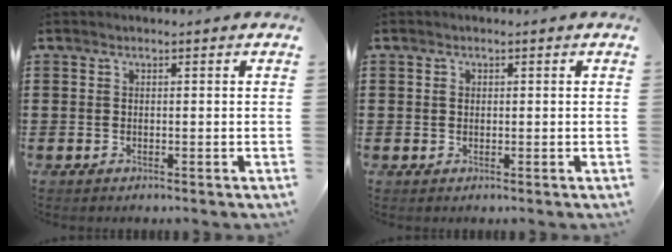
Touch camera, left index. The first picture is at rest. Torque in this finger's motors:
{"motor_torque": [-0.11, 0.63, -0.63, -0.21]}